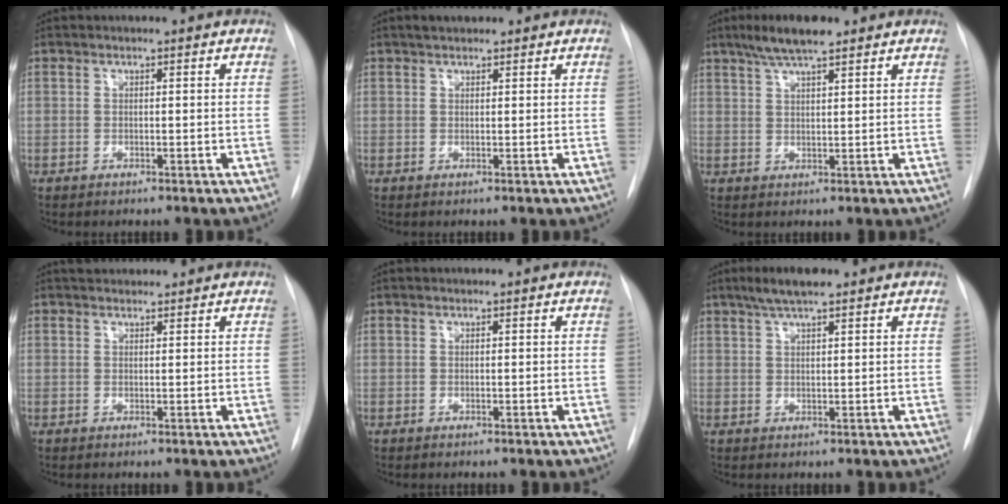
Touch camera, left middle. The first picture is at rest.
{"total": 1.8, "force": [1.4, 0.9, 0.6], "torque": [-0.012, 0.011, 0.020]}
{"total": 6.5, "force": [4.7, 1.0, 4.3], "torque": [-0.084, 0.012, 0.082]}
{"total": 2.9, "force": [2.7, 0.9, 0.6], "torque": [-0.006, 0.026, 0.042]}
{"total": 0.0}
{"total": 4.5, "force": [3.3, 0.7, 3.1], "torque": [-0.062, 0.013, 0.058]}